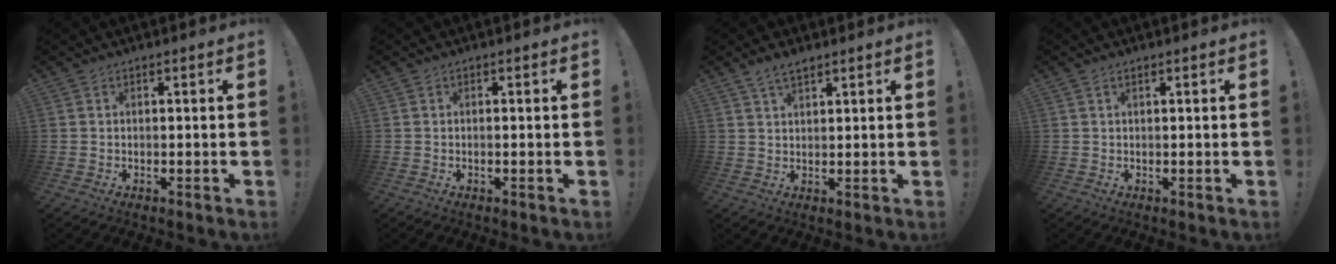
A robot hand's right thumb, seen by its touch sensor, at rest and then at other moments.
{"total": 0.5, "force": [-0.4, 0.0, 0.3], "torque": [-0.005, -0.002, -0.009]}
{"total": 3.8, "force": [2.7, 1.5, 2.3], "torque": [-0.038, -0.013, 0.049]}
{"total": 0.7, "force": [0.2, 0.1, 0.6], "torque": [-0.012, 0.000, 0.004]}